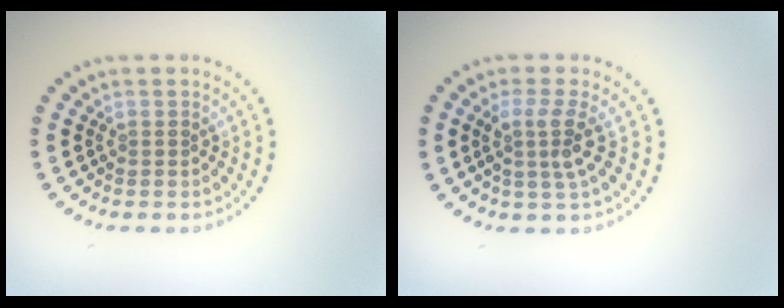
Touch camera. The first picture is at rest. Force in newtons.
{"total": 2.8, "press": 2.0, "slide": 1.9}